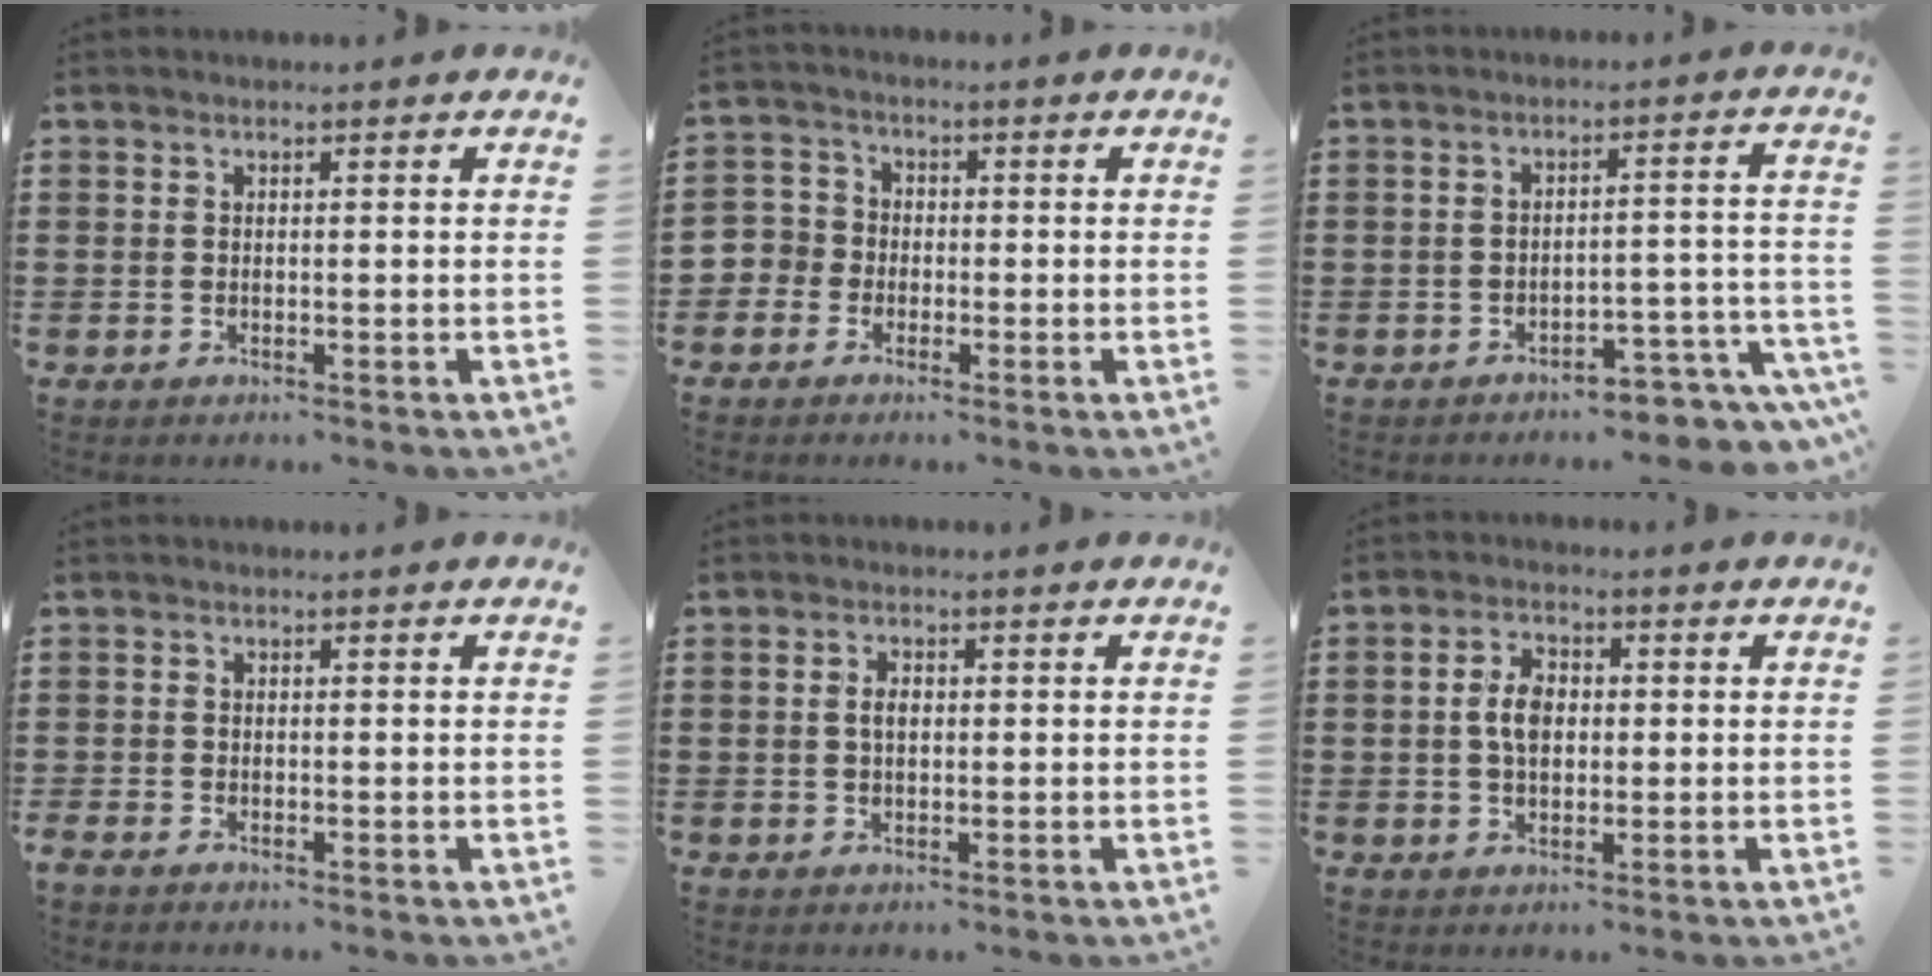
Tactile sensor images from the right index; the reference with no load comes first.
{"total": 3.7, "force": [-2.0, 3.1, 0.3], "torque": [-0.036, 0.003, -0.050]}
{"total": 4.3, "force": [-4.1, 0.2, 1.5], "torque": [-0.027, -0.004, -0.081]}
{"total": 0.8, "force": [-0.7, 0.1, 0.1], "torque": [-0.003, -0.004, -0.015]}
{"total": 2.0, "force": [0.0, 1.0, 1.8], "torque": [-0.036, 0.005, -0.001]}
{"total": 4.7, "force": [0.1, 2.8, 3.7], "torque": [-0.084, 0.010, -0.002]}